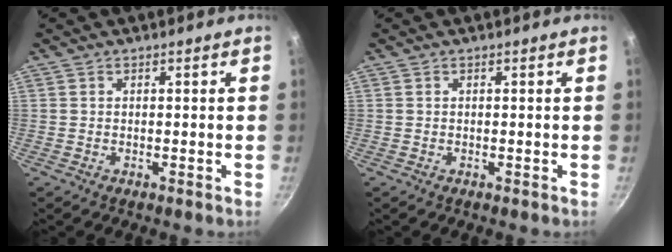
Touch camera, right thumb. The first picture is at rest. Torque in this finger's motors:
{"motor_torque": [0.00, 0.00, 0.00, 0.00, 0.00]}